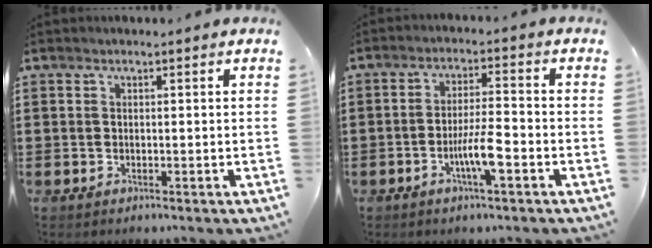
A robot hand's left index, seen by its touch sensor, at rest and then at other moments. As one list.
[{"total": 6.0, "force": [-2.5, 1.0, 5.4], "torque": [-0.101, -0.004, -0.046]}]